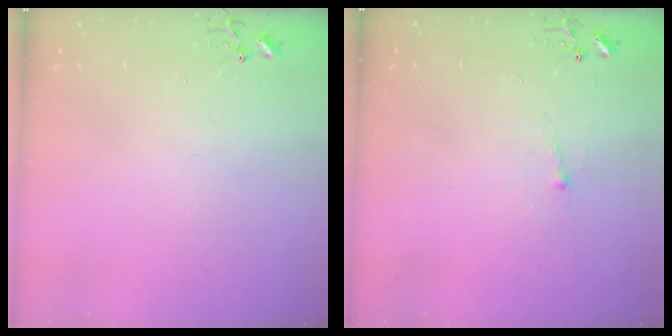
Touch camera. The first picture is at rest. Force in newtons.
{"total": 3.8, "press": 3.8, "slide": 0.4}